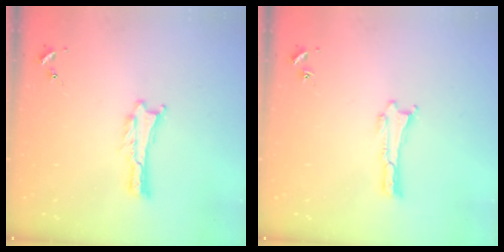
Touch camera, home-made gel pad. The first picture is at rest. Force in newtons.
{"total": 0.0}